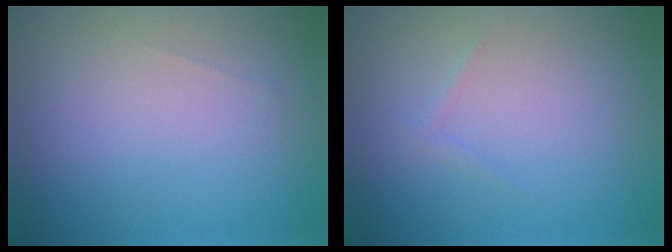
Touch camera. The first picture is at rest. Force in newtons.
{"total": 0.6, "press": 0.6, "slide": 0.0}